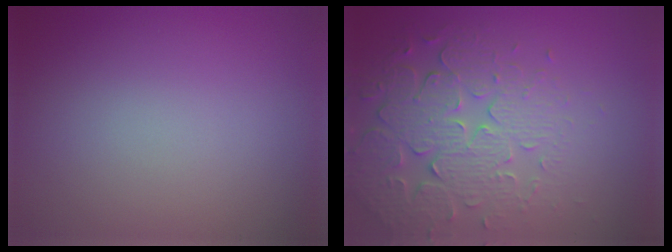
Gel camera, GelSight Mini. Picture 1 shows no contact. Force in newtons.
{"total": 6.2, "press": 4.9, "slide": 3.9}